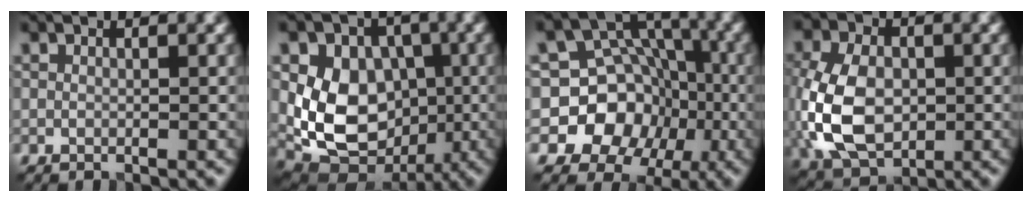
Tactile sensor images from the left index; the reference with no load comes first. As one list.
[{"total": 10.8, "force": [-0.2, 8.4, 6.7], "torque": [-0.106, -0.011, -0.007]}, {"total": 9.8, "force": [-2.6, 9.0, 3.1], "torque": [-0.045, 0.021, -0.073]}, {"total": 9.2, "force": [-0.9, 6.4, 6.6], "torque": [-0.158, -0.003, -0.022]}]